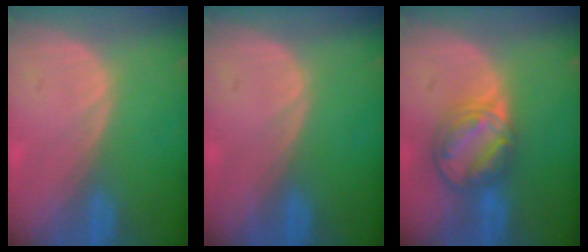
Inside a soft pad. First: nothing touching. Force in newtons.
{"total": 0.0}
{"total": 8.2, "press": 7.0, "slide": 4.4}